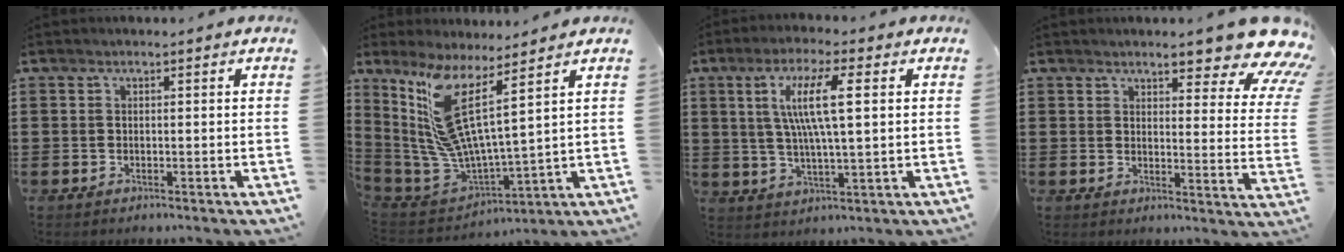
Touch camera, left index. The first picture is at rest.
{"total": 12.1, "force": [6.0, 1.7, 10.4], "torque": [-0.256, -0.071, 0.091]}
{"total": 9.0, "force": [2.4, 1.6, 8.5], "torque": [-0.177, 0.001, 0.035]}
{"total": 8.4, "force": [6.7, 1.7, 4.8], "torque": [-0.074, -0.039, 0.113]}